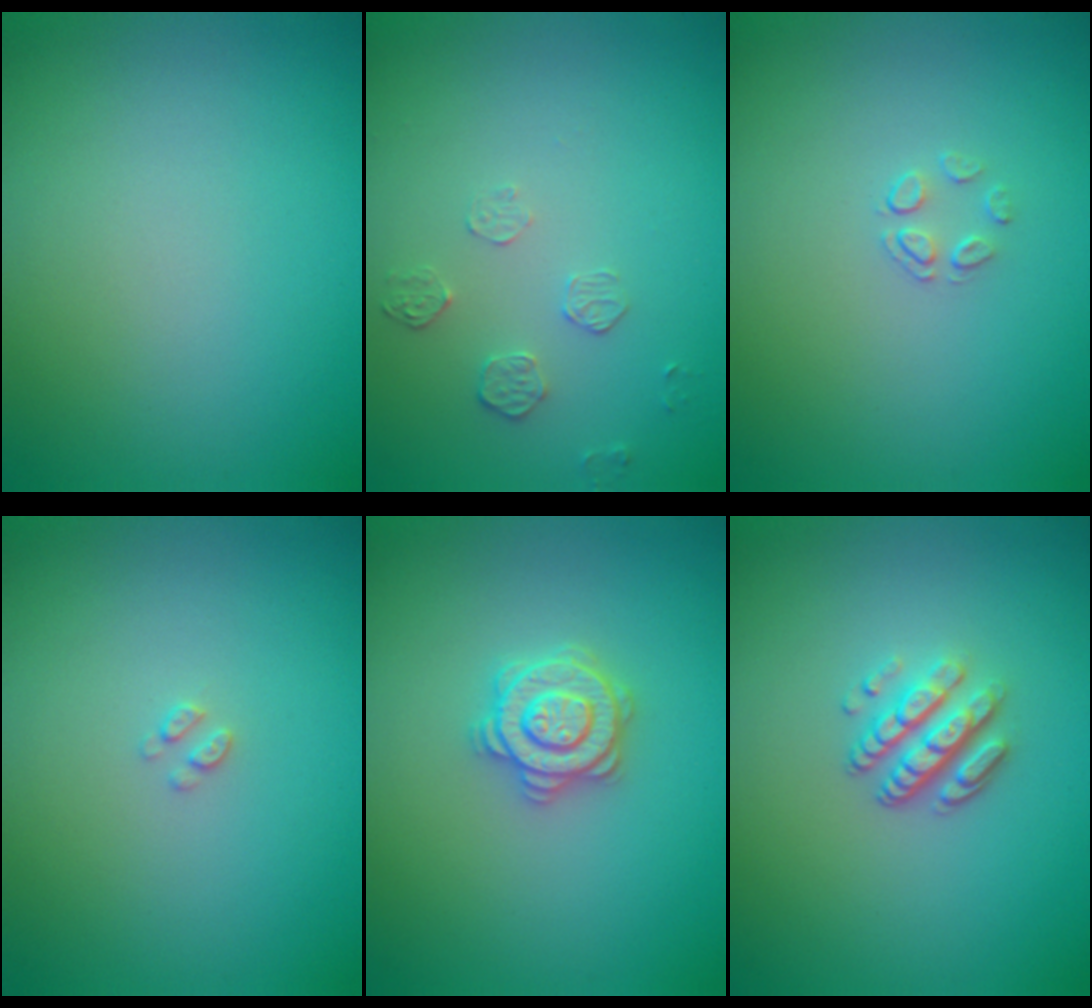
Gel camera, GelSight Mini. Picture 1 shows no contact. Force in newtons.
{"total": 1.5, "press": 0.8, "slide": 1.3}
{"total": 1.1, "press": 0.5, "slide": 1.0}
{"total": 0.7, "press": 0.6, "slide": 0.1}
{"total": 3.3, "press": 3.3, "slide": 0.5}
{"total": 3.4, "press": 2.4, "slide": 2.4}